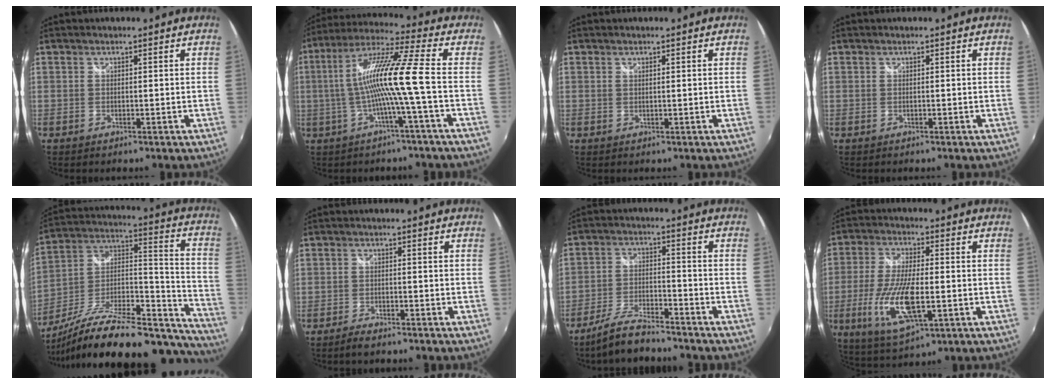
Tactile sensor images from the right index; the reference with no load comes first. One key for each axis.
{"total": 12.8, "fx": -2.0, "fy": -1.5, "fz": 12.5, "tx": -0.233, "ty": 0.008, "tz": -0.034}
{"total": 0.5, "fx": 0.4, "fy": 0.1, "fz": 0.3, "tx": -0.005, "ty": 0.001, "tz": 0.006}
{"total": 0.0}
{"total": 32.7, "fx": -24.5, "fy": 10.9, "fz": 18.7, "tx": -0.269, "ty": 0.009, "tz": -0.364}
{"total": 3.2, "fx": -2.8, "fy": 0.6, "fz": 1.4, "tx": -0.042, "ty": -0.003, "tz": -0.053}
{"total": 8.8, "fx": -7.7, "fy": 1.6, "fz": 3.9, "tx": -0.091, "ty": -0.002, "tz": -0.140}
{"total": 13.7, "fx": -3.5, "fy": 4.3, "fz": 12.6, "tx": -0.258, "ty": -0.018, "tz": -0.063}